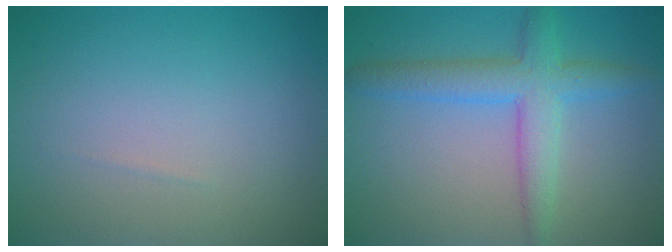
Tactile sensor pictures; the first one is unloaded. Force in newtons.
{"total": 4.5, "press": 4.5, "slide": 0.1}